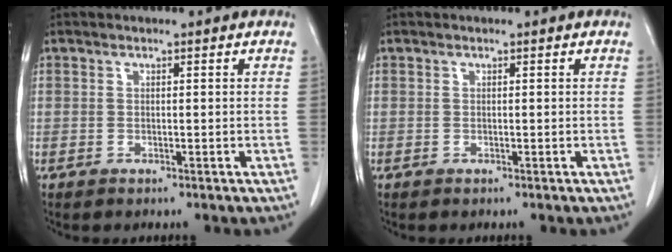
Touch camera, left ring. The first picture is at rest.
{"total": 0.0}